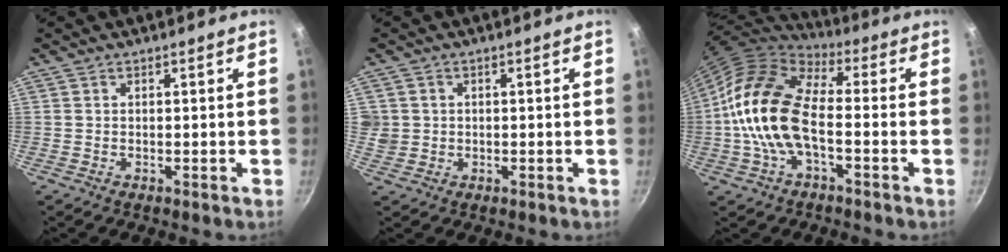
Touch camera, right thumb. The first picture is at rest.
{"total": 3.6, "force": [0.3, 3.5, 1.0], "torque": [-0.012, 0.007, 0.011]}
{"total": 16.3, "force": [-2.2, 8.4, 13.7], "torque": [-0.241, 0.031, -0.055]}